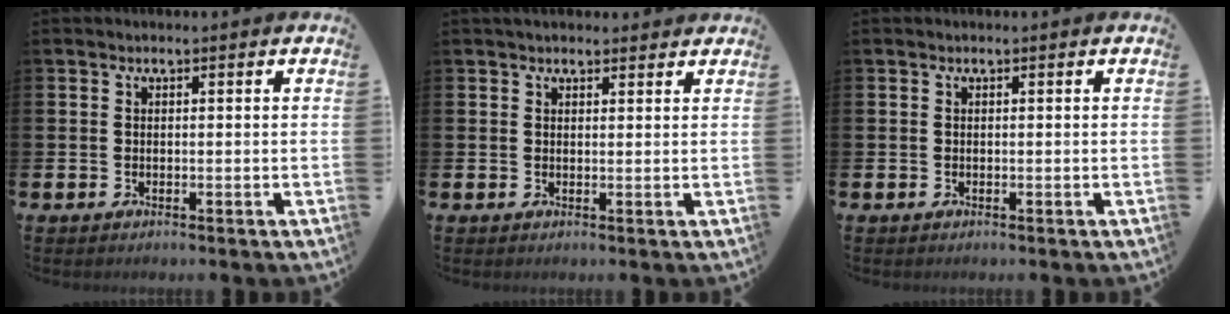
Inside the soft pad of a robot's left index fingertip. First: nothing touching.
{"total": 1.8, "force": [1.7, 0.6, 0.2], "torque": [0.004, -0.005, 0.028]}
{"total": 0.0}